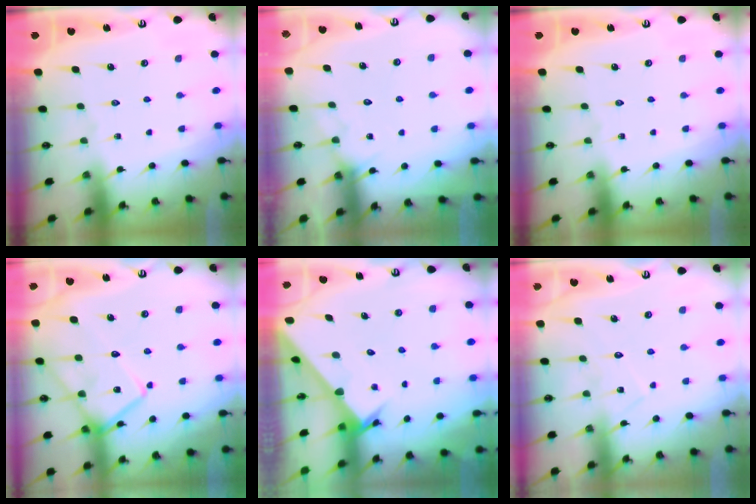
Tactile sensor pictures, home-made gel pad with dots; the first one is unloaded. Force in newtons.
{"total": 5.5, "press": 5.5, "slide": 0.5}
{"total": 0.0}
{"total": 16.1, "press": 16.0, "slide": 1.4}
{"total": 2.7, "press": 2.7, "slide": 0.1}
{"total": 7.7, "press": 7.7, "slide": 0.4}